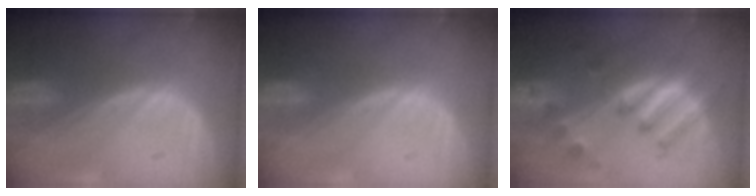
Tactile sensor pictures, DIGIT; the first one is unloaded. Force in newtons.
{"total": 0.0}
{"total": 7.5, "press": 7.5, "slide": 0.9}